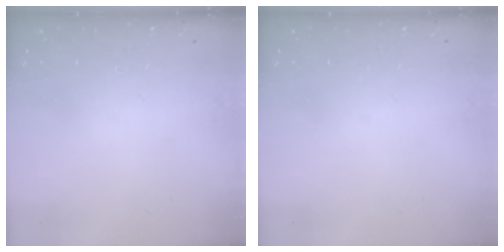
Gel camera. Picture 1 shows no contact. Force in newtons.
{"total": 0.0}